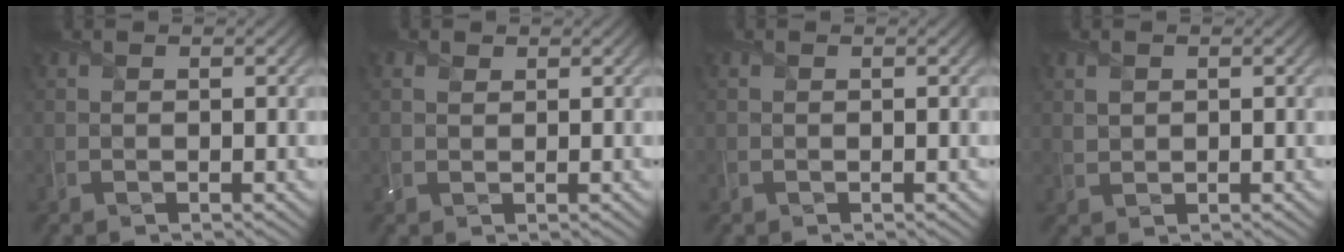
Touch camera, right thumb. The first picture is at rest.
{"total": 1.1, "force": [0.6, 0.7, 0.5], "torque": [-0.014, 0.000, 0.015]}
{"total": 0.0}
{"total": 0.8, "force": [0.4, 0.5, 0.5], "torque": [-0.014, -0.002, 0.012]}